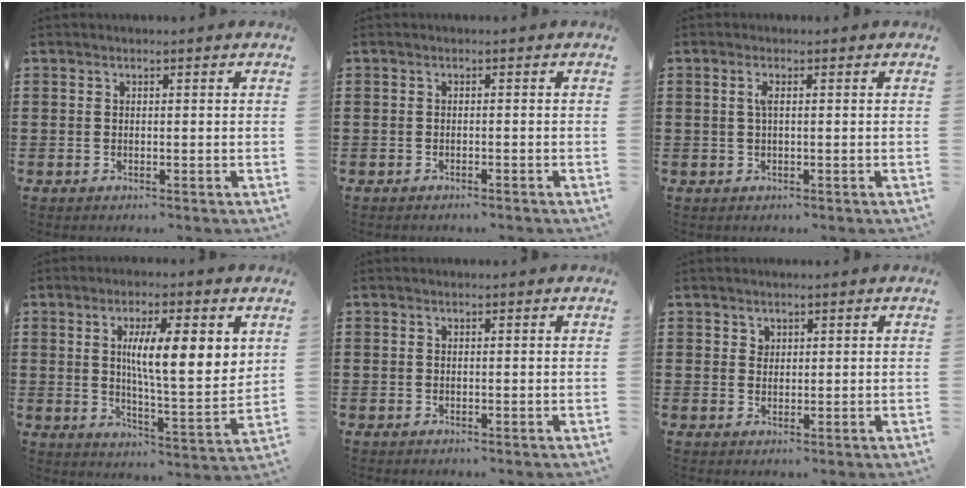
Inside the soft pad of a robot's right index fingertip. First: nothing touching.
{"total": 0.6, "force": [-0.6, 0.0, 0.2], "torque": [-0.005, -0.002, -0.012]}
{"total": 1.6, "force": [0.1, 0.3, 1.6], "torque": [-0.031, 0.000, 0.001]}
{"total": 10.1, "force": [3.4, 2.3, 9.2], "torque": [-0.158, -0.012, 0.049]}
{"total": 0.0}
{"total": 1.4, "force": [1.1, 1.0, 0.1], "torque": [-0.004, 0.001, 0.021]}